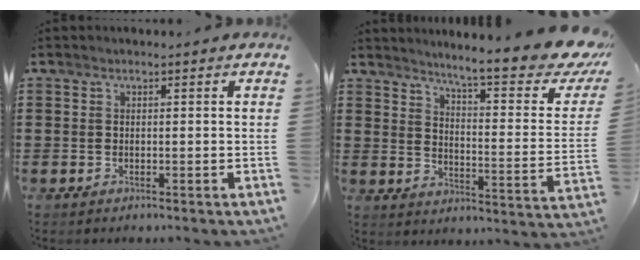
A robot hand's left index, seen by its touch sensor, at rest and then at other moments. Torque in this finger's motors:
{"motor_torque": [2.14, 0.00, 0.13, -0.01]}